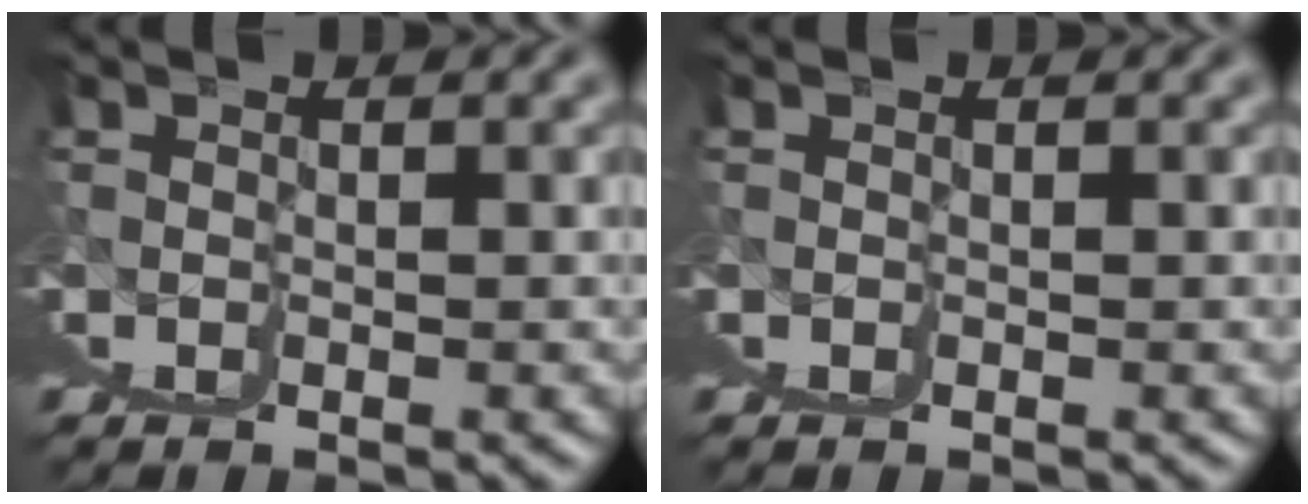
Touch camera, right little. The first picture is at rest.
{"total": 0.0}